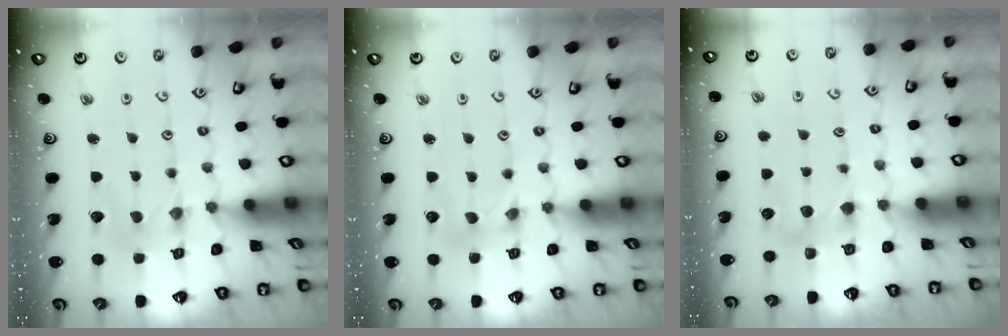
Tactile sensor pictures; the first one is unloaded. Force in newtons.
{"total": 0.9, "press": 0.8, "slide": 0.3}
{"total": 5.0, "press": 5.0, "slide": 0.6}